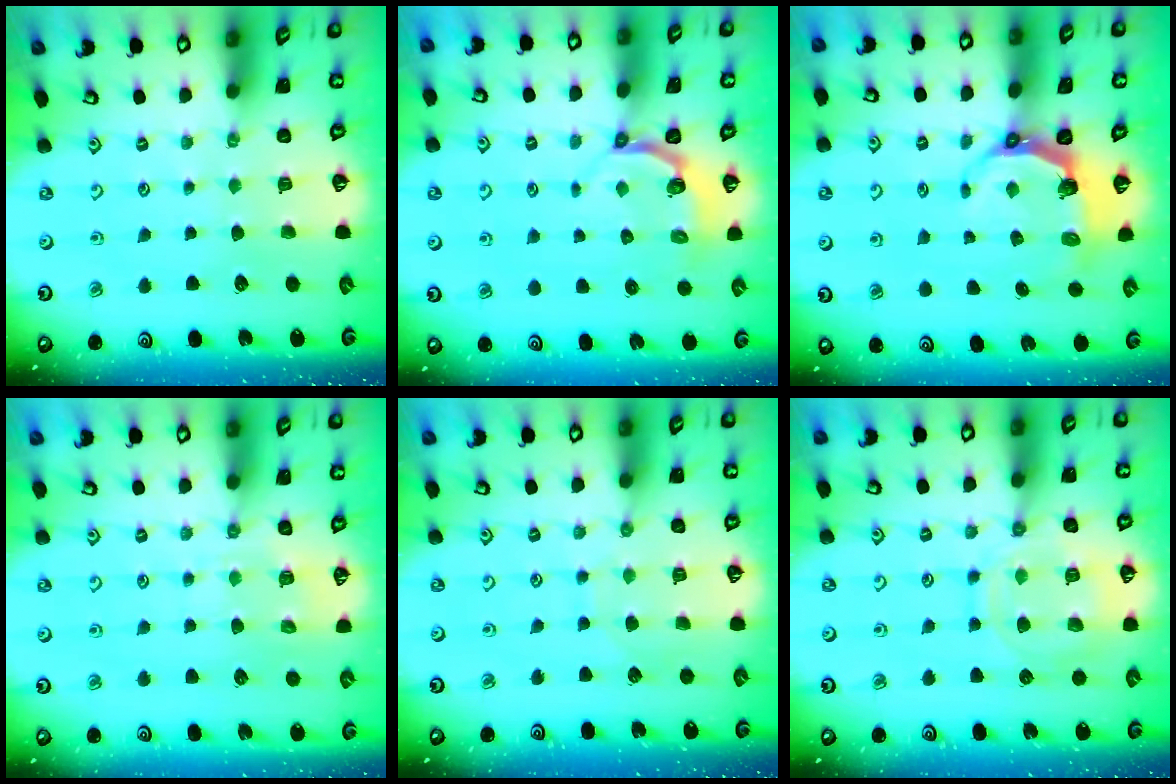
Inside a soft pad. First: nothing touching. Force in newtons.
{"total": 3.9, "press": 2.8, "slide": 2.7}
{"total": 6.3, "press": 4.8, "slide": 4.1}
{"total": 5.4, "press": 5.4, "slide": 0.8}
{"total": 5.9, "press": 5.9, "slide": 0.5}
{"total": 12.7, "press": 12.7, "slide": 1.0}